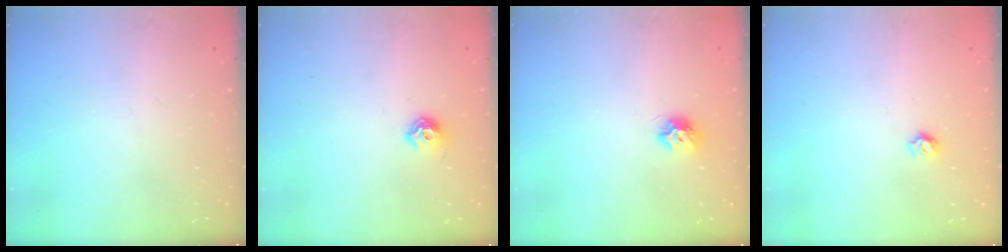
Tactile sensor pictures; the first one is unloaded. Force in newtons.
{"total": 7.2, "press": 7.1, "slide": 0.9}
{"total": 7.4, "press": 7.4, "slide": 0.2}
{"total": 5.1, "press": 5.1, "slide": 0.4}